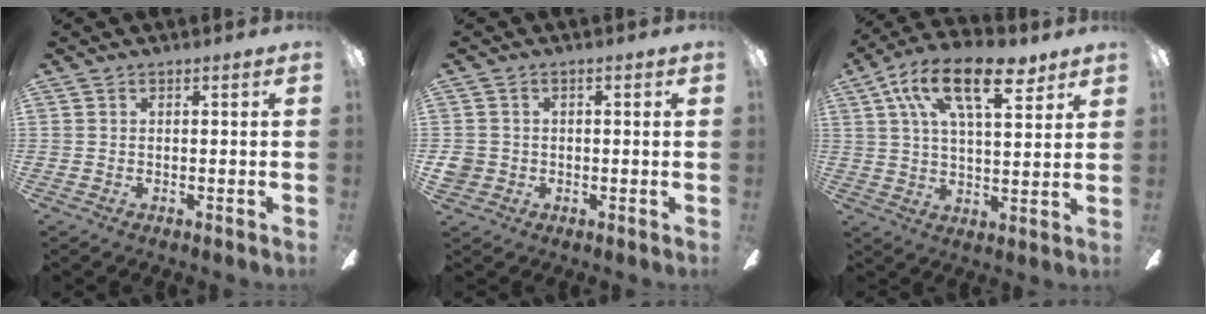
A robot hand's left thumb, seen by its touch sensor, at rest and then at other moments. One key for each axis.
{"total": 3.5, "fx": -0.6, "fy": 3.3, "fz": 0.8, "tx": -0.010, "ty": 0.008, "tz": -0.011}
{"total": 17.2, "fx": 9.3, "fy": 7.6, "fz": 12.4, "tx": -0.203, "ty": -0.022, "tz": 0.156}